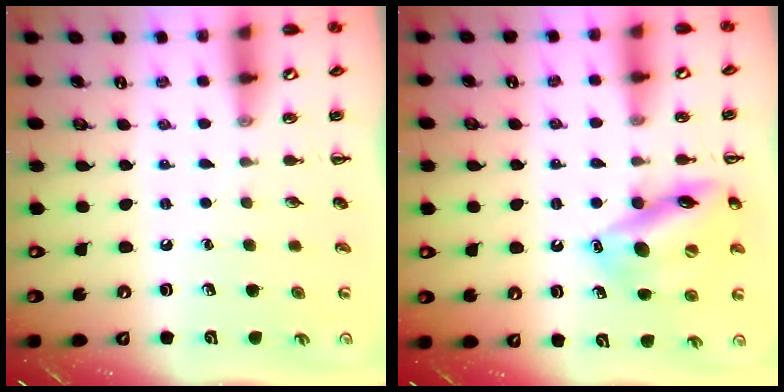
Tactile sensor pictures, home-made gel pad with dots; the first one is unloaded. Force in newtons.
{"total": 15.1, "press": 14.9, "slide": 2.3}